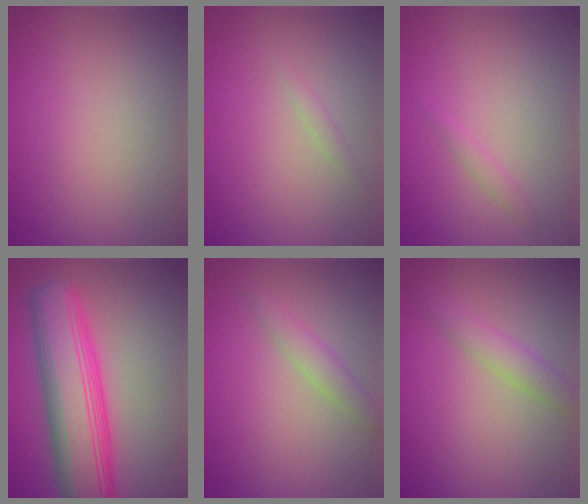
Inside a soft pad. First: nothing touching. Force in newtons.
{"total": 0.7, "press": 0.7, "slide": 0.1}
{"total": 0.9, "press": 0.9, "slide": 0.1}
{"total": 10.3, "press": 10.3, "slide": 0.5}
{"total": 2.0, "press": 2.0, "slide": 0.0}
{"total": 2.3, "press": 2.3, "slide": 0.0}